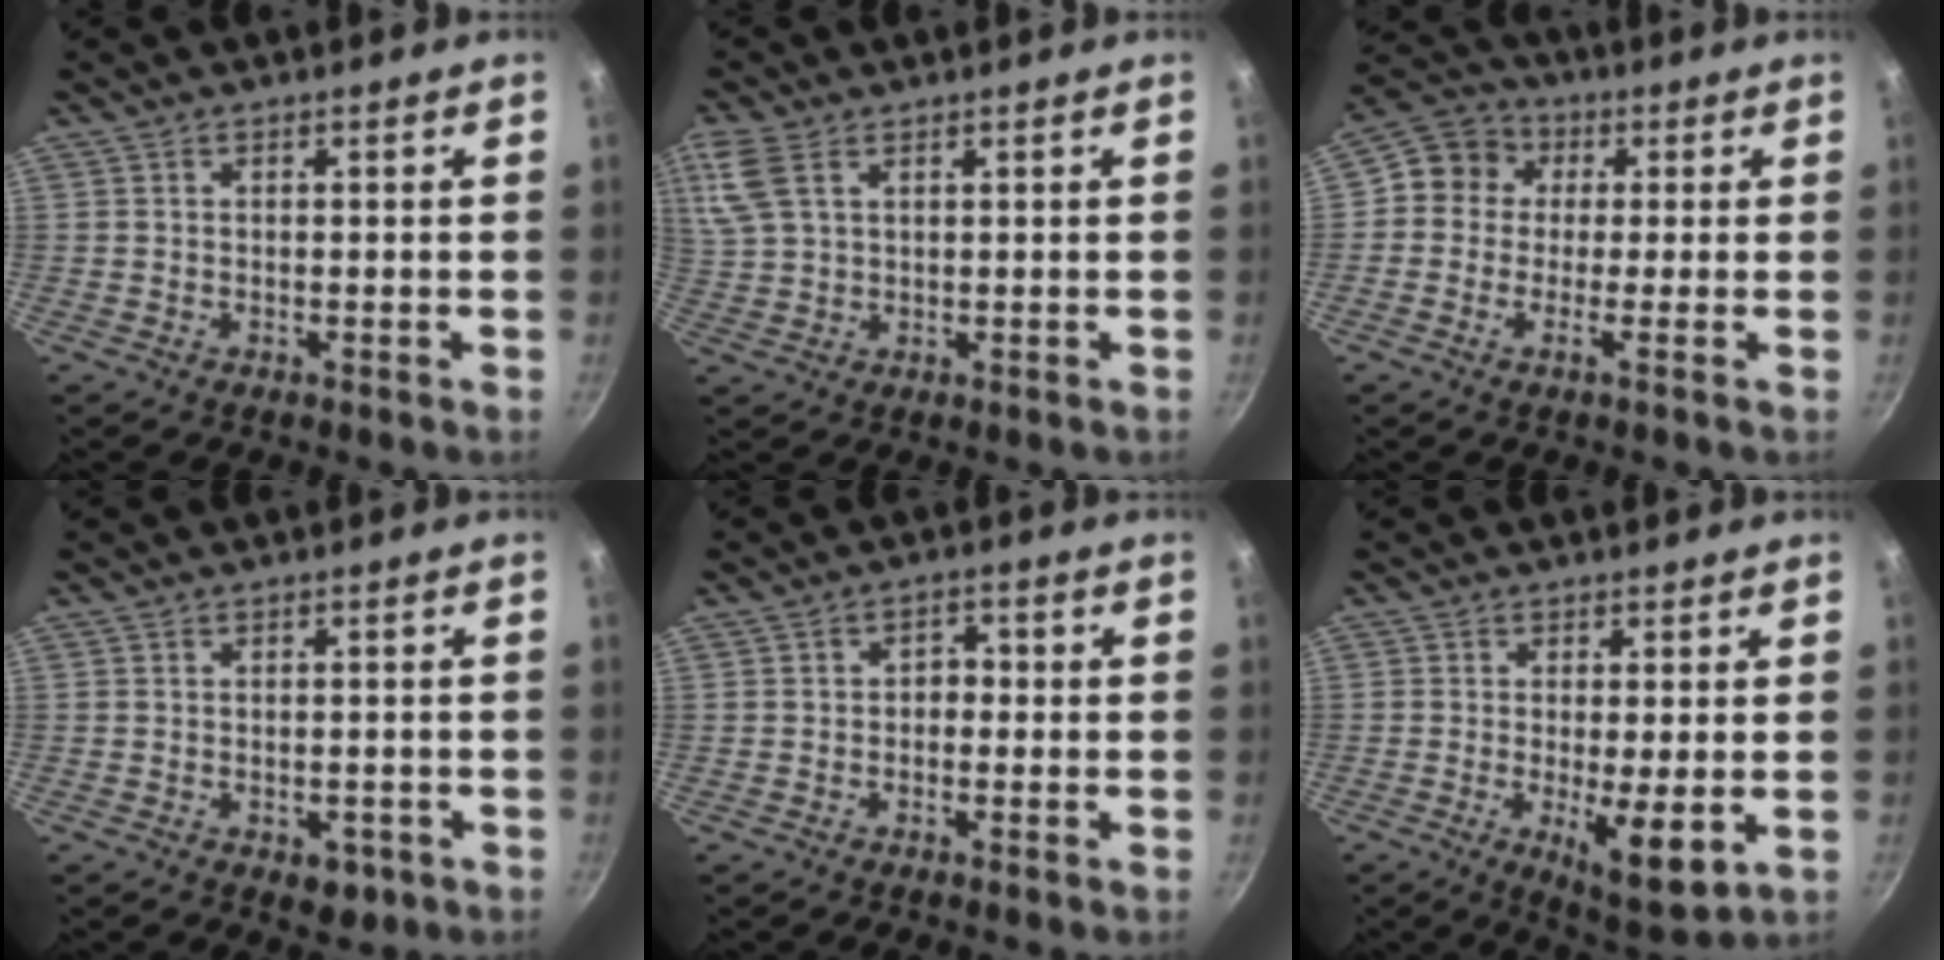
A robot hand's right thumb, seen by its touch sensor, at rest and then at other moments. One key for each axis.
{"total": 9.1, "fx": 4.5, "fy": 5.3, "fz": 6.0, "tx": -0.141, "ty": 0.016, "tz": 0.096}
{"total": 6.9, "fx": 0.5, "fy": 6.0, "fz": 3.4, "tx": -0.053, "ty": 0.021, "tz": -0.021}
{"total": 3.7, "fx": -1.6, "fy": 2.3, "fz": 2.4, "tx": -0.015, "ty": 0.014, "tz": -0.008}
{"total": 2.2, "fx": -0.7, "fy": 1.7, "fz": 1.3, "tx": -0.007, "ty": 0.011, "tz": -0.014}
{"total": 8.3, "fx": -1.3, "fy": 2.3, "fz": 7.9, "tx": -0.119, "ty": -0.018, "tz": -0.008}